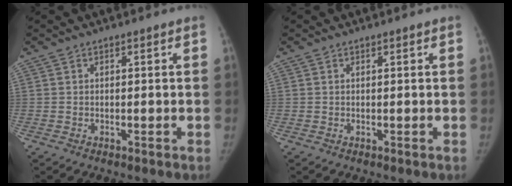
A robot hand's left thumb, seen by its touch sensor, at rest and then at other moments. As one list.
[{"total": 0.0}]